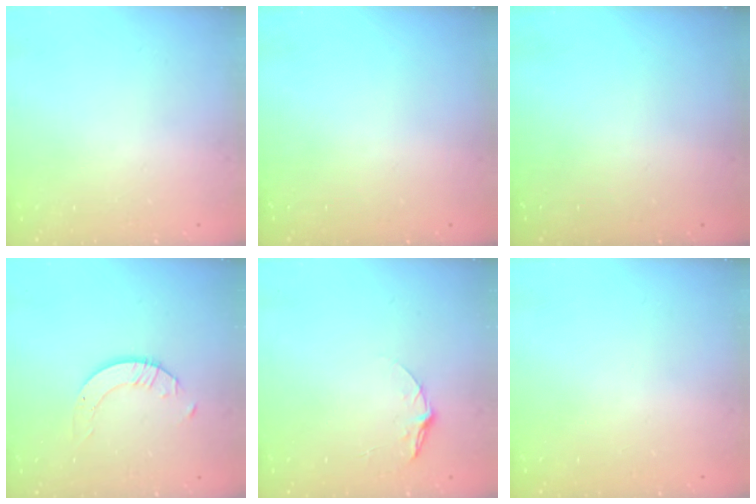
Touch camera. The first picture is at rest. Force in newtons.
{"total": 0.0}
{"total": 0.0}
{"total": 2.7, "press": 2.7, "slide": 0.2}
{"total": 5.8, "press": 5.8, "slide": 0.5}
{"total": 0.0}